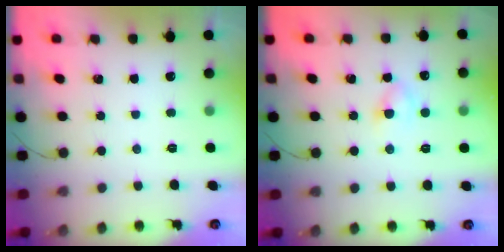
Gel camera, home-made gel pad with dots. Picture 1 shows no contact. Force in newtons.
{"total": 3.2, "press": 3.0, "slide": 1.1}